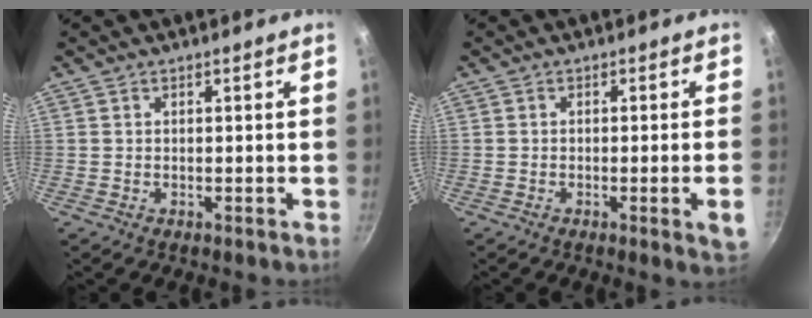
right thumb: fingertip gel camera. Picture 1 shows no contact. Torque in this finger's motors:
{"motor_torque": [0.36, -0.35, 0.08, 0.64, 0.01]}